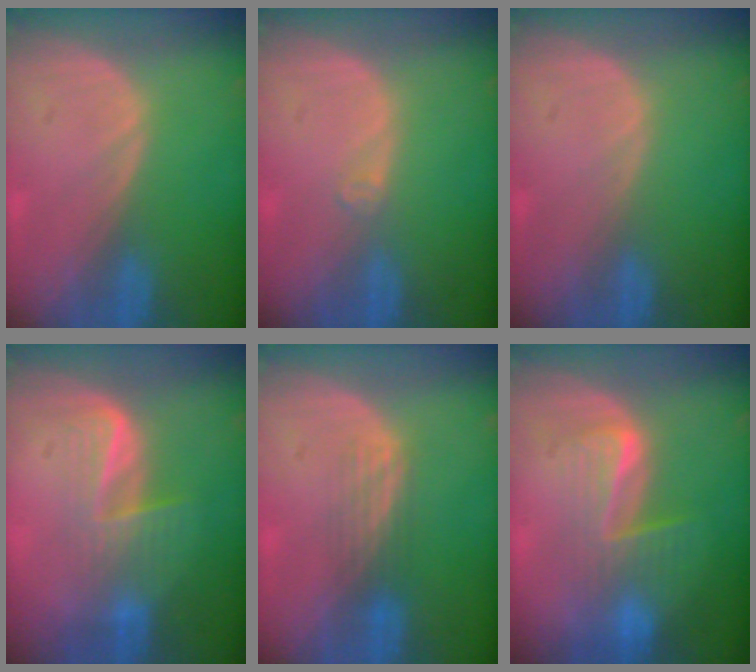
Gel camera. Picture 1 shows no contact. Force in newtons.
{"total": 1.1, "press": 0.8, "slide": 0.7}
{"total": 0.0}
{"total": 5.9, "press": 5.3, "slide": 2.6}
{"total": 2.7, "press": 2.6, "slide": 0.8}
{"total": 6.3, "press": 6.1, "slide": 1.5}